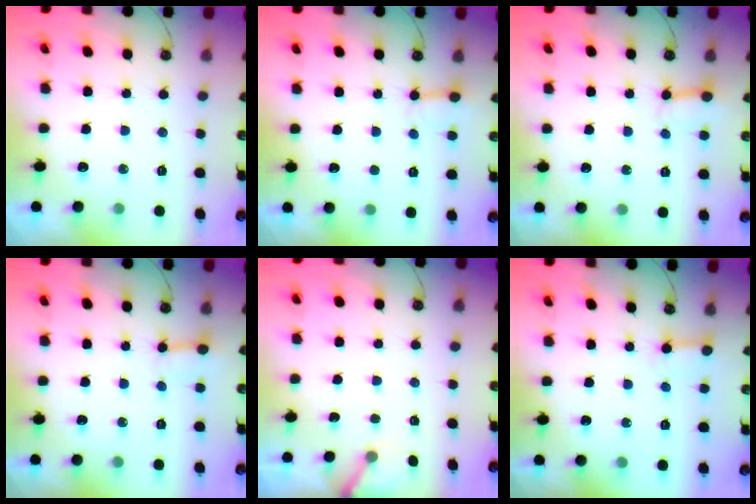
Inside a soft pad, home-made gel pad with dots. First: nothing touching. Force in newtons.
{"total": 2.8, "press": 2.7, "slide": 0.5}
{"total": 2.5, "press": 2.5, "slide": 0.0}
{"total": 3.3, "press": 3.2, "slide": 0.4}
{"total": 3.9, "press": 3.9, "slide": 0.2}
{"total": 3.0, "press": 2.9, "slide": 0.5}